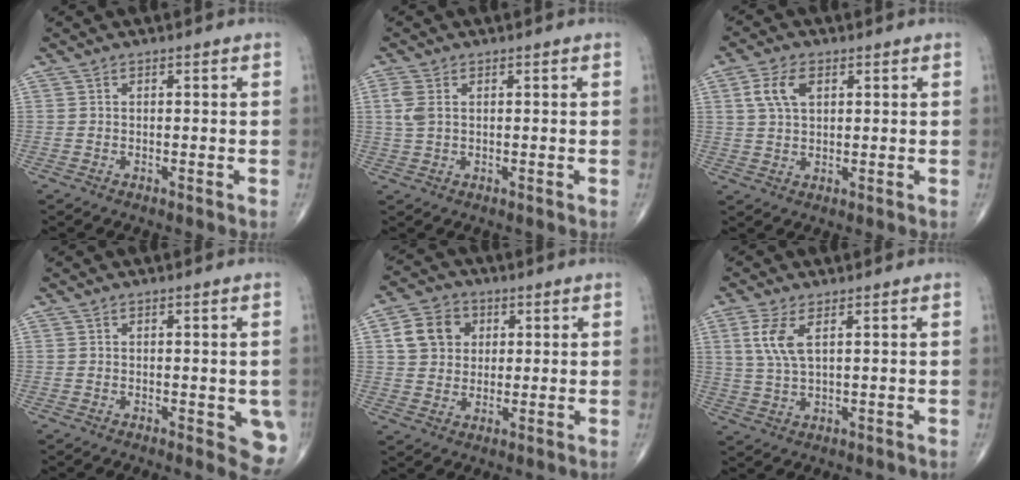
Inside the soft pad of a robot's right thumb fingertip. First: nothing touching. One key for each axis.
{"total": 3.3, "fx": 0.9, "fy": 1.9, "fz": 2.5, "tx": -0.072, "ty": 0.006, "tz": 0.020}
{"total": 6.0, "fx": 2.1, "fy": 3.5, "fz": 4.4, "tx": -0.088, "ty": 0.002, "tz": 0.039}
{"total": 5.8, "fx": -1.1, "fy": 2.3, "fz": 5.2, "tx": -0.031, "ty": -0.008, "tz": -0.014}
{"total": 8.5, "fx": 2.3, "fy": 7.1, "fz": 3.9, "tx": -0.046, "ty": 0.000, "tz": 0.036}
{"total": 5.9, "fx": 2.2, "fy": 2.2, "fz": 5.0, "tx": -0.121, "ty": -0.003, "tz": 0.054}